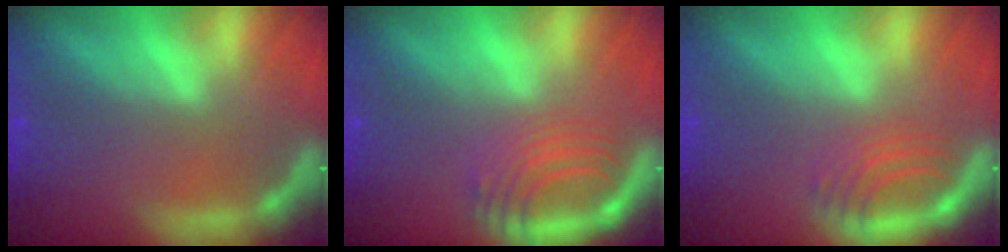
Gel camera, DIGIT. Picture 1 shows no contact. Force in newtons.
{"total": 6.5}
{"total": 4.0}